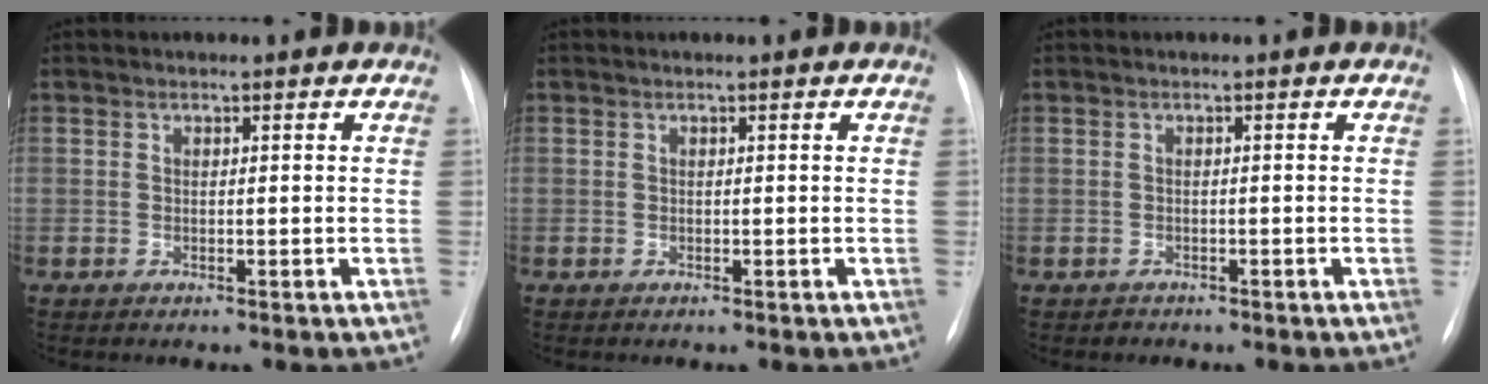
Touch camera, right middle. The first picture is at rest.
{"total": 0.0}
{"total": 0.9, "force": [-0.7, 0.5, -0.1], "torque": [-0.003, 0.001, -0.013]}